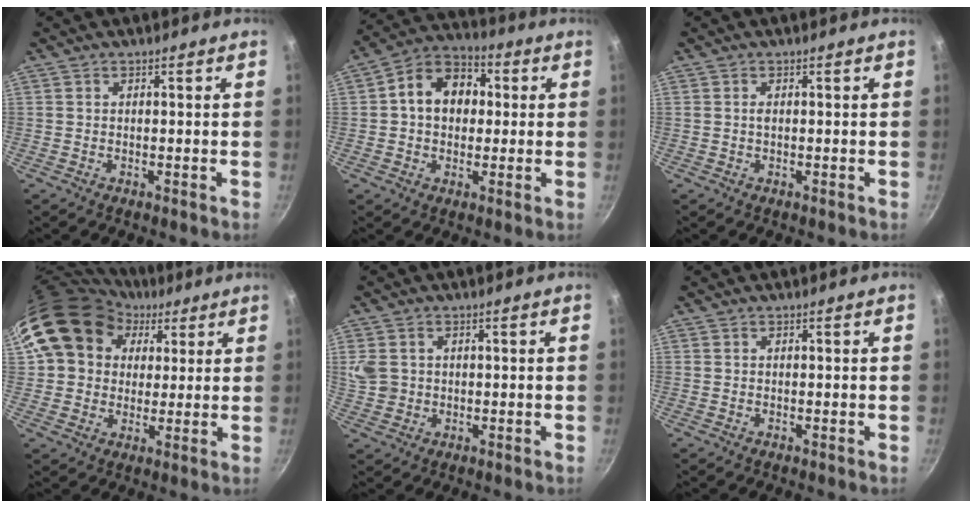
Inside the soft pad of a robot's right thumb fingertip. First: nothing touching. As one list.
[{"total": 11.9, "force": [1.4, 9.1, 7.6], "torque": [-0.083, 0.027, 0.003]}, {"total": 0.7, "force": [0.1, 0.3, 0.6], "torque": [-0.011, 0.002, 0.000]}, {"total": 14.8, "force": [5.6, 12.1, 6.4], "torque": [-0.082, 0.010, 0.088]}, {"total": 5.0, "force": [1.0, 4.2, 2.6], "torque": [-0.042, -0.005, 0.023]}, {"total": 0.0}]